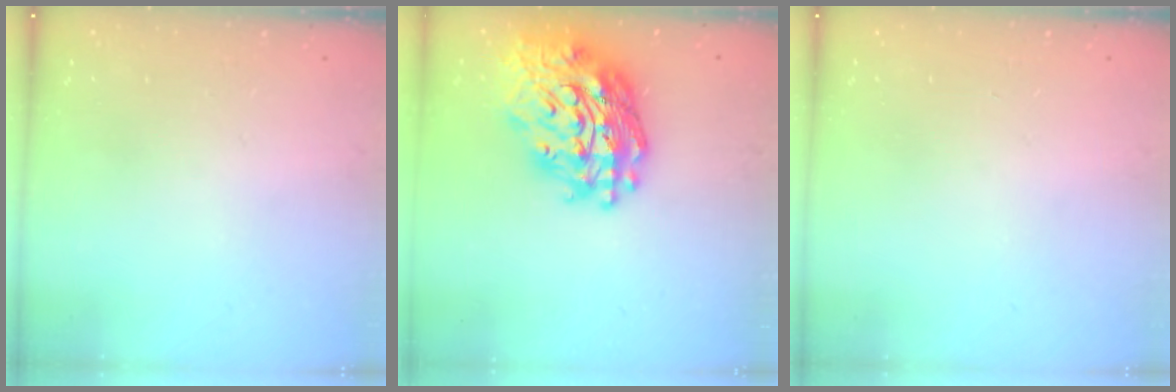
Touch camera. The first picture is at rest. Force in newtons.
{"total": 24.3, "press": 24.2, "slide": 2.6}
{"total": 0.0}